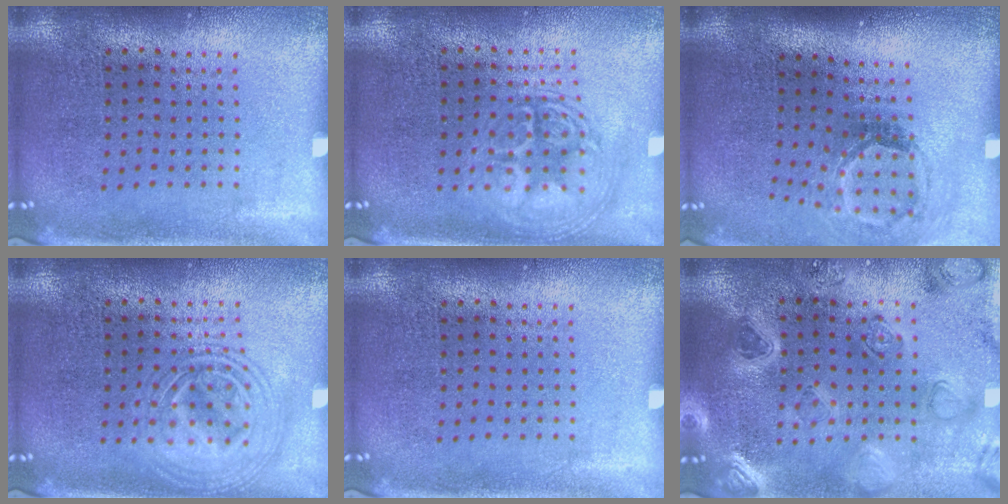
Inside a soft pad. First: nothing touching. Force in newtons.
{"total": 2.8, "press": 2.8, "slide": 0.4}
{"total": 1.8, "press": 1.1, "slide": 1.4}
{"total": 2.7, "press": 2.7, "slide": 0.3}
{"total": 0.0}
{"total": 2.1, "press": 2.1, "slide": 0.4}